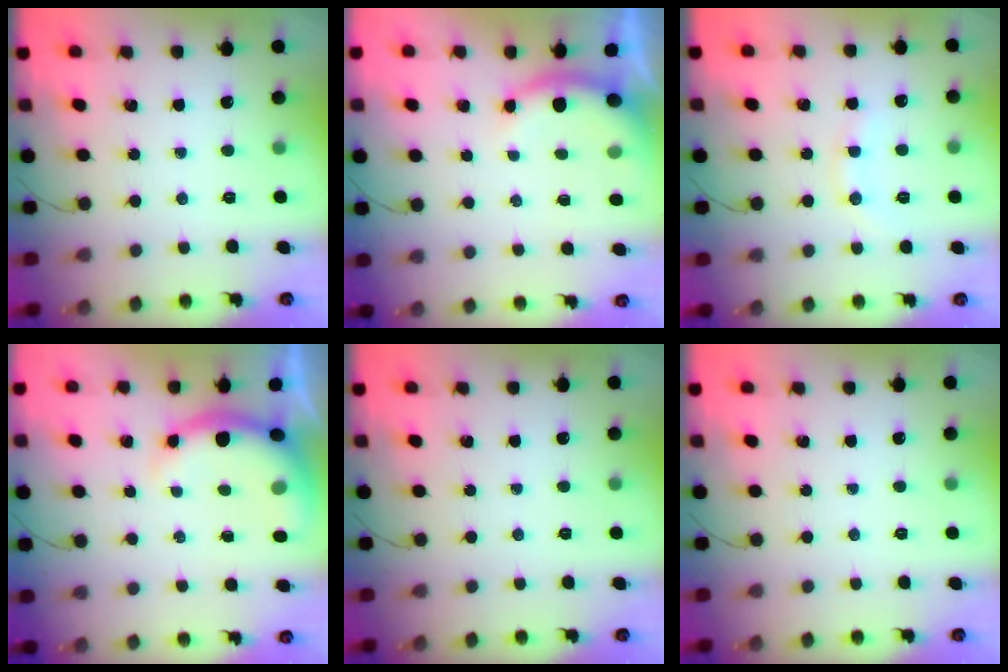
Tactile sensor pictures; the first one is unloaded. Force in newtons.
{"total": 5.5, "press": 5.4, "slide": 0.9}
{"total": 6.1, "press": 6.0, "slide": 1.1}
{"total": 6.6, "press": 6.6, "slide": 0.7}
{"total": 0.0}
{"total": 0.0}